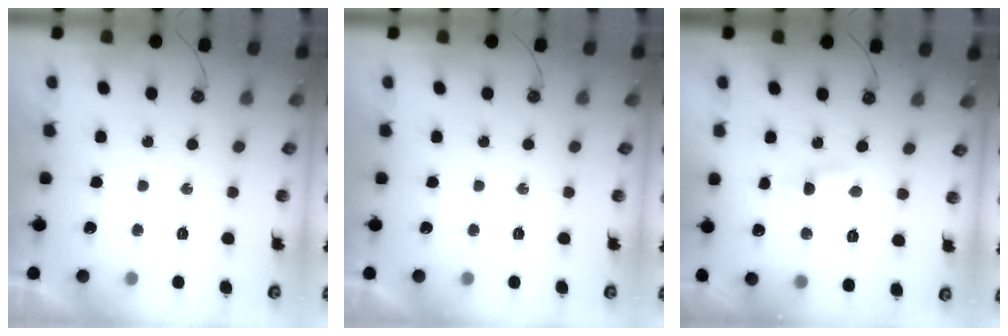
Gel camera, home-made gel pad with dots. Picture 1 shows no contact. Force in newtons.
{"total": 0.0}
{"total": 1.8, "press": 1.8, "slide": 0.2}